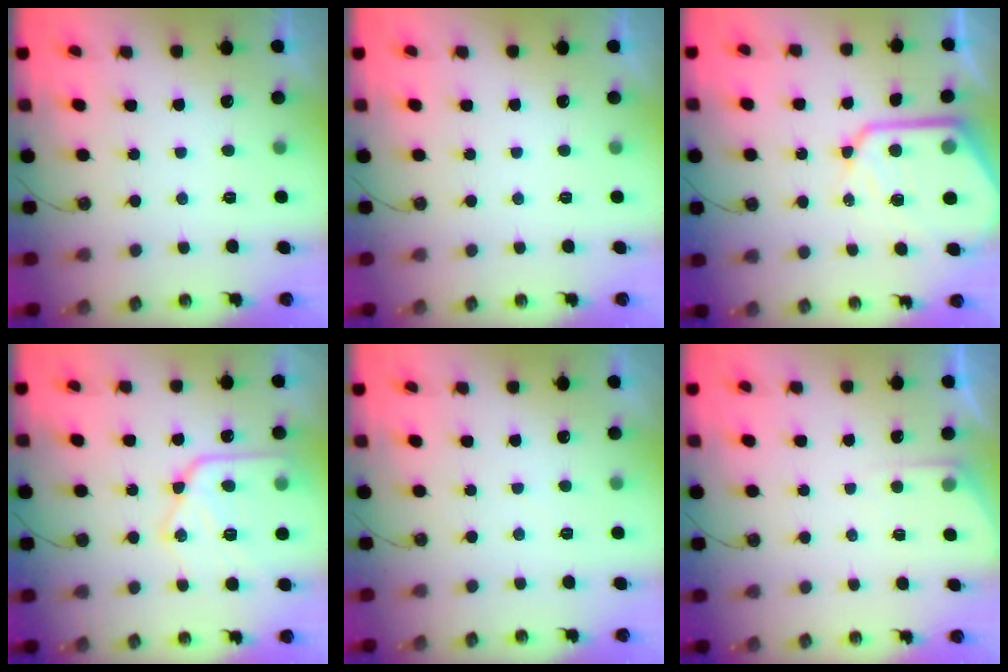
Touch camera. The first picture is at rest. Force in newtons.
{"total": 0.0}
{"total": 16.4, "press": 16.3, "slide": 1.5}
{"total": 16.8, "press": 16.8, "slide": 1.5}
{"total": 1.2, "press": 1.2, "slide": 0.3}
{"total": 3.1, "press": 3.0, "slide": 0.5}